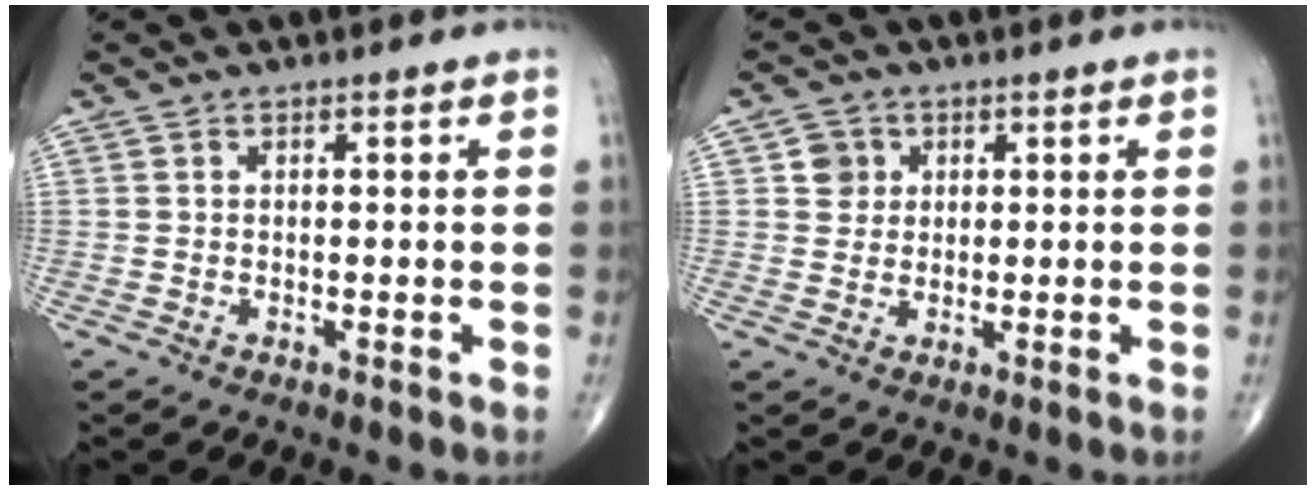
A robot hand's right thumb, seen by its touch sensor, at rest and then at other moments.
{"total": 3.3, "force": [1.0, 3.1, 0.6], "torque": [0.010, -0.001, 0.012]}